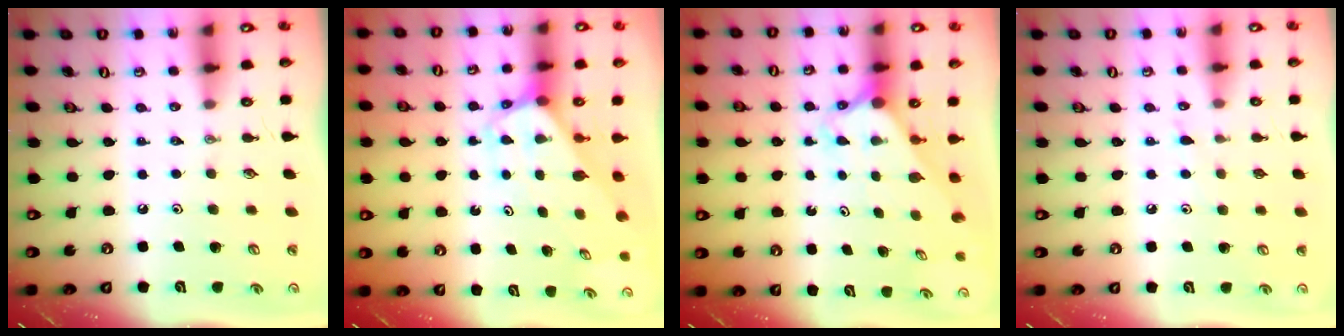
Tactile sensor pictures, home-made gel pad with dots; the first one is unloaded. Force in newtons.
{"total": 3.7, "press": 3.6, "slide": 0.3}
{"total": 2.6, "press": 2.6, "slide": 0.2}
{"total": 5.4, "press": 5.4, "slide": 0.5}